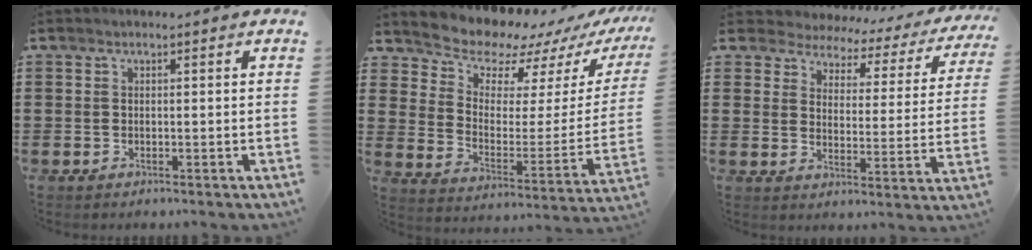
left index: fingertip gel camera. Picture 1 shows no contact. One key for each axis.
{"total": 8.2, "fx": 7.8, "fy": 2.5, "fz": 0.8, "tx": -0.050, "ty": -0.070, "tz": 0.135}
{"total": 3.5, "fx": 3.2, "fy": 1.3, "fz": 0.1, "tx": -0.029, "ty": -0.025, "tz": 0.048}